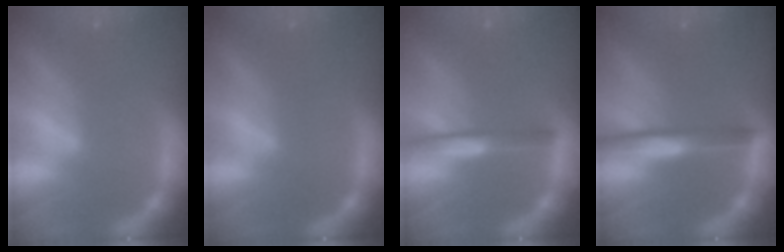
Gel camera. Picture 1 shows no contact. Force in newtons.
{"total": 0.0}
{"total": 3.0}
{"total": 4.0}